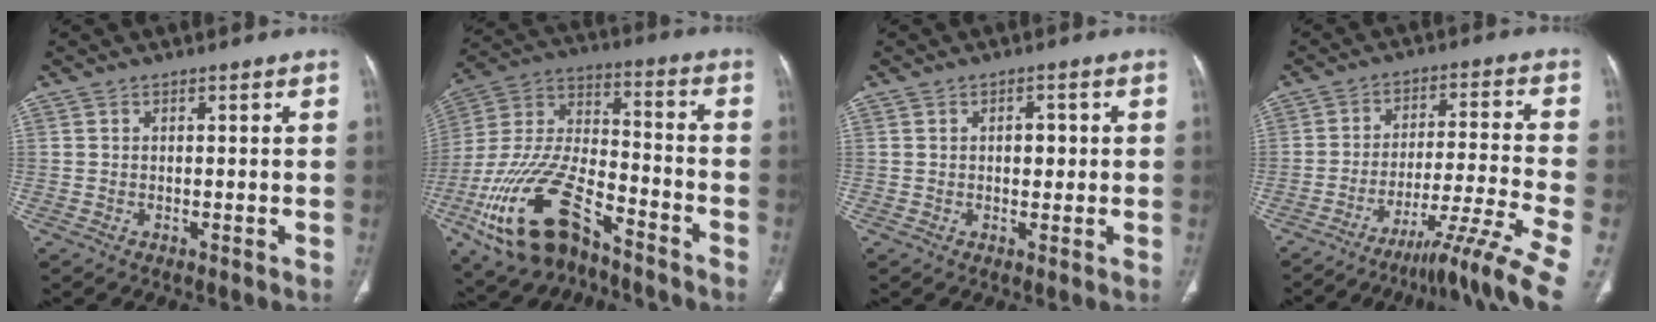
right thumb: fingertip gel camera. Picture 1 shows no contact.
{"total": 21.6, "force": [-12.3, 10.6, 14.3], "torque": [-0.308, 0.057, -0.224]}
{"total": 2.7, "force": [0.3, 1.9, 1.9], "torque": [-0.014, 0.003, 0.001]}
{"total": 11.0, "force": [-8.9, -2.5, 6.0], "torque": [-0.103, 0.073, -0.142]}